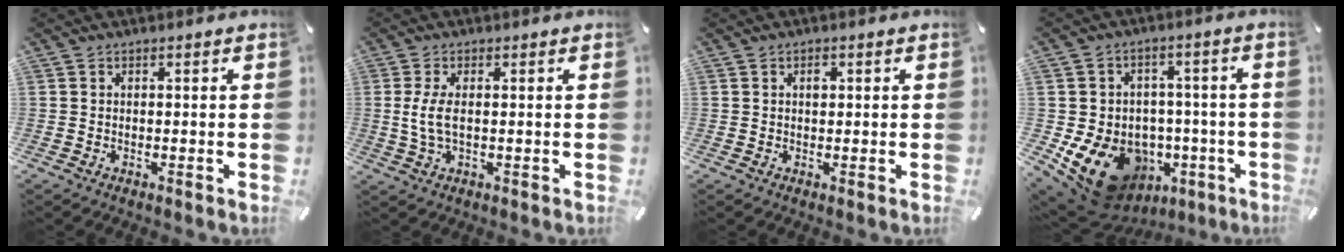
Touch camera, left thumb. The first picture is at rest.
{"total": 5.6, "force": [0.3, 2.3, 5.1], "torque": [-0.115, -0.002, -0.001]}
{"total": 1.2, "force": [0.3, 0.9, 0.8], "torque": [-0.001, -0.001, 0.001]}
{"total": 16.1, "force": [-6.2, 12.1, 8.6], "torque": [-0.151, 0.027, -0.088]}